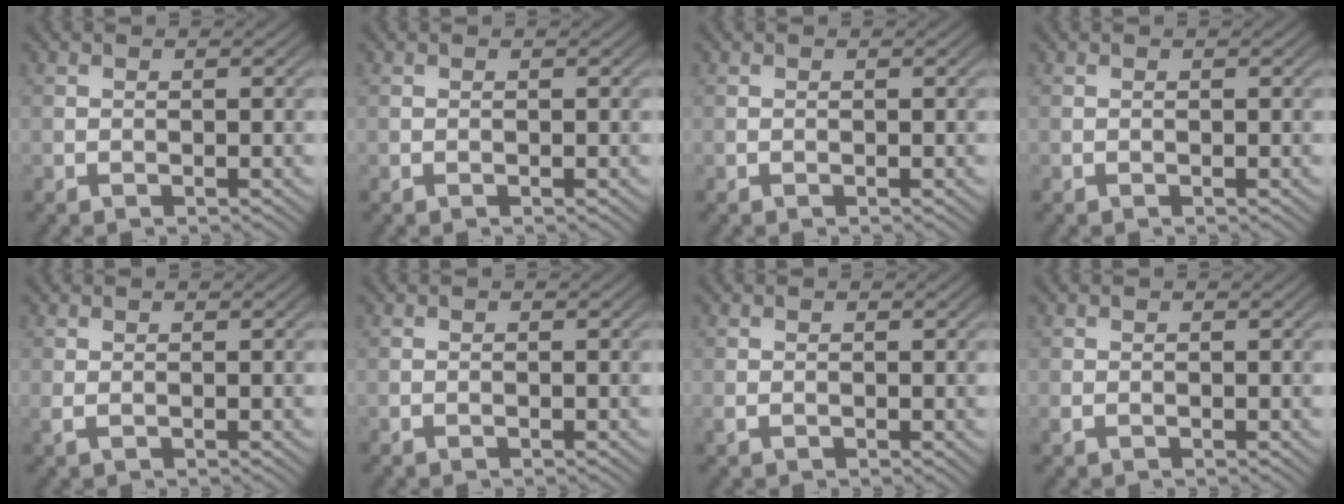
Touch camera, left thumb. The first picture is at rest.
{"total": 0.0}
{"total": 0.0}
{"total": 0.0}
{"total": 0.9, "force": [0.5, 0.2, 0.8], "torque": [-0.021, 0.003, 0.010]}
{"total": 0.0}
{"total": 0.9, "force": [0.2, 0.5, 0.7], "torque": [-0.016, -0.001, 0.004]}
{"total": 0.6, "force": [0.2, 0.3, 0.4], "torque": [-0.011, 0.001, 0.004]}